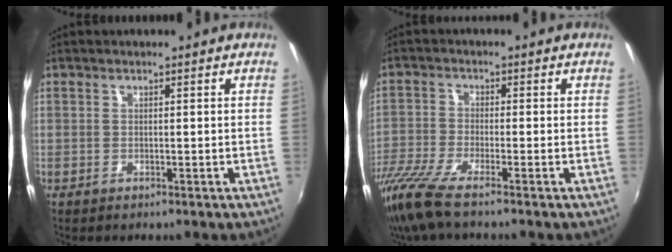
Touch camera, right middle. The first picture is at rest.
{"total": 9.4, "force": [-7.4, 0.6, 5.8], "torque": [-0.139, -0.037, -0.144]}